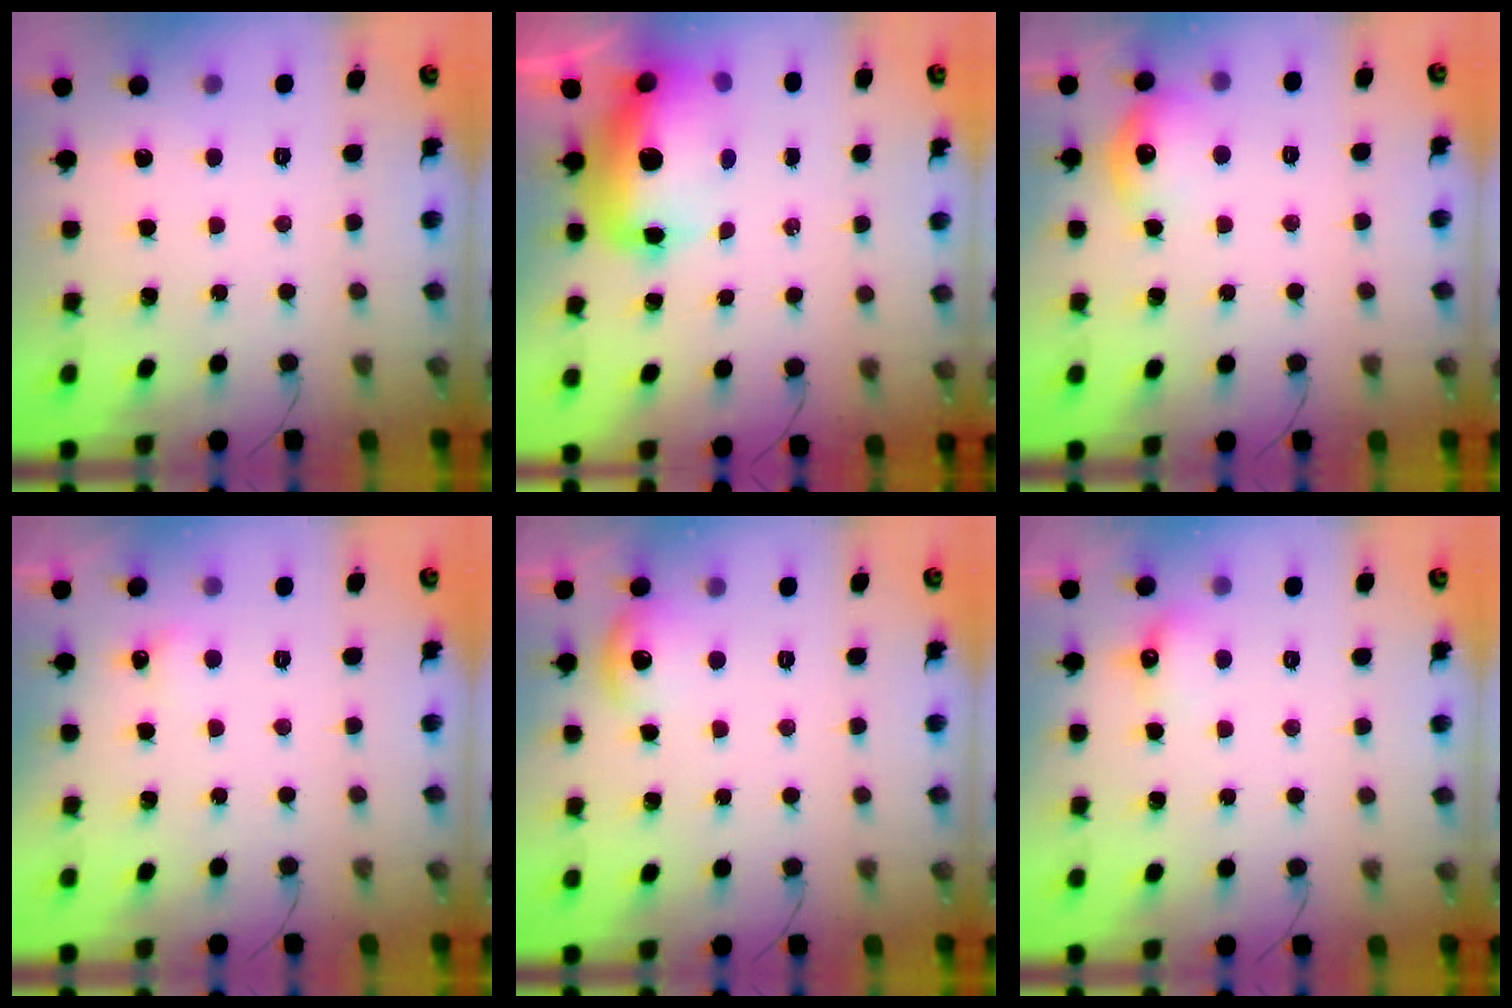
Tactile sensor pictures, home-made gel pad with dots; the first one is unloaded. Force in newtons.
{"total": 15.5, "press": 15.1, "slide": 3.5}
{"total": 10.9, "press": 10.8, "slide": 0.5}
{"total": 3.3, "press": 3.0, "slide": 1.2}
{"total": 7.4, "press": 7.3, "slide": 1.6}
{"total": 5.6, "press": 5.5, "slide": 1.4}